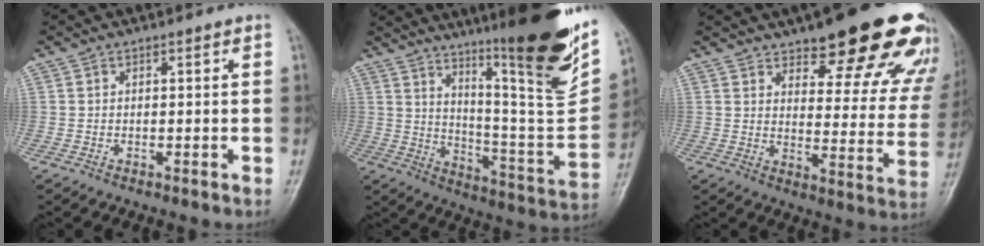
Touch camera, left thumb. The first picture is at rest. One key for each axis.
{"total": 25.7, "fx": 16.0, "fy": 3.5, "fz": 19.9, "tx": -0.268, "ty": -0.083, "tz": 0.248}
{"total": 23.9, "fx": 17.1, "fy": 7.7, "fz": 14.9, "tx": -0.140, "ty": -0.082, "tz": 0.207}